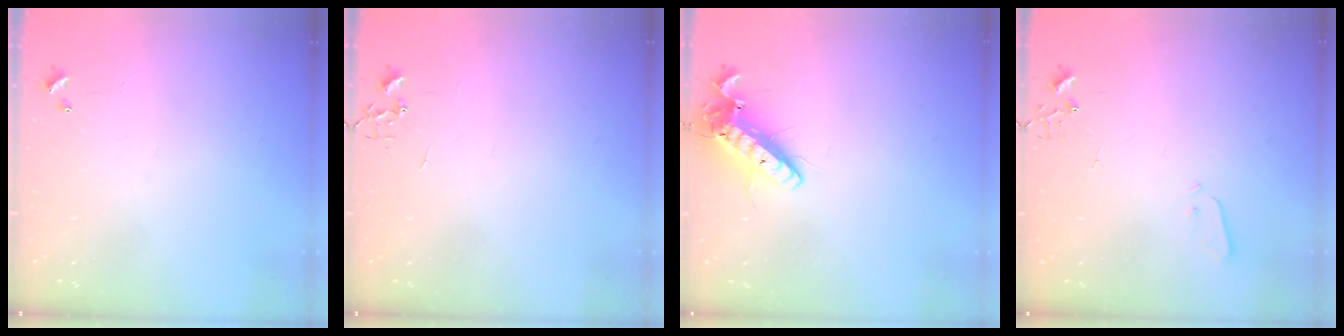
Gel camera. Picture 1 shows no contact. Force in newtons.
{"total": 0.0}
{"total": 14.7, "press": 14.4, "slide": 2.9}
{"total": 2.5, "press": 2.5, "slide": 0.4}